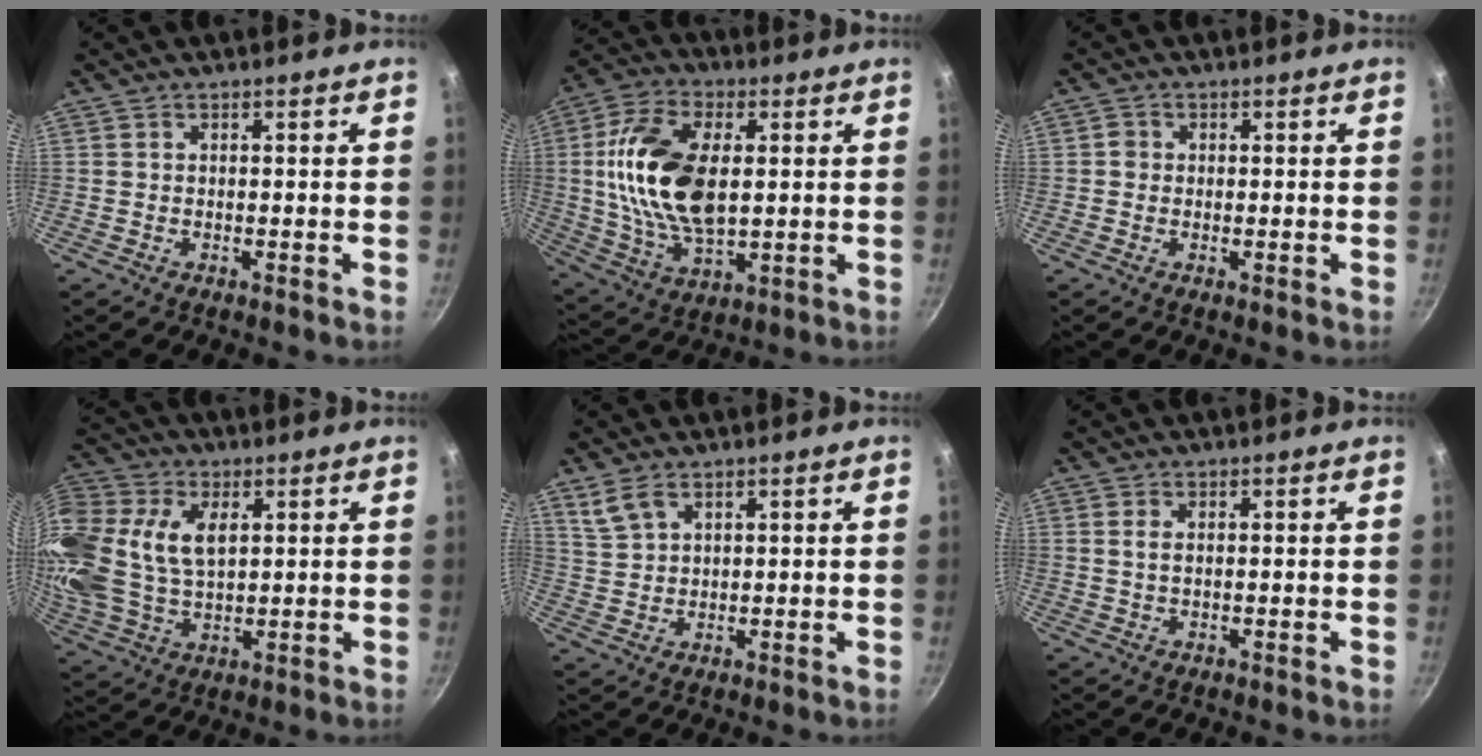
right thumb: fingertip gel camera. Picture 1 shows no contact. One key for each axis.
{"total": 18.7, "fx": 2.2, "fy": 10.3, "fz": 15.4, "tx": -0.287, "ty": -0.001, "tz": 0.040}
{"total": 1.5, "fx": 0.0, "fy": 1.4, "fz": 0.7, "tx": -0.010, "ty": 0.000, "tz": -0.006}
{"total": 22.1, "fx": 5.7, "fy": 14.7, "fz": 15.5, "tx": -0.362, "ty": 0.015, "tz": 0.109}
{"total": 4.6, "fx": 3.0, "fy": 2.3, "fz": 2.6, "tx": -0.048, "ty": -0.008, "tz": 0.067}
{"total": 1.3, "fx": 0.3, "fy": 0.7, "fz": 1.1, "tx": -0.021, "ty": 0.000, "tz": 0.005}